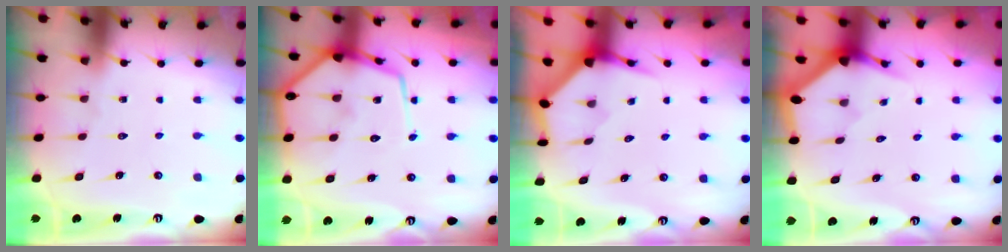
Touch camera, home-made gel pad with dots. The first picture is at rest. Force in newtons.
{"total": 14.1, "press": 14.1, "slide": 1.3}
{"total": 3.9, "press": 3.9, "slide": 0.5}
{"total": 3.3, "press": 3.3, "slide": 0.1}